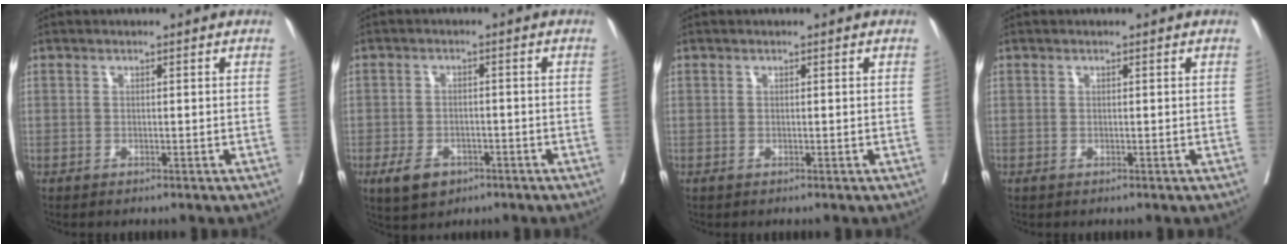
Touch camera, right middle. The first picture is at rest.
{"total": 5.0, "force": [-2.8, 3.1, 2.7], "torque": [-0.051, -0.001, -0.041]}
{"total": 0.0}
{"total": 0.0}